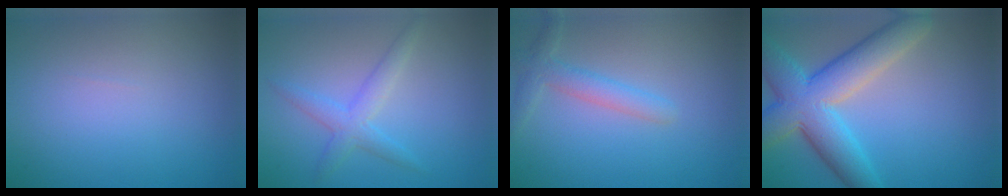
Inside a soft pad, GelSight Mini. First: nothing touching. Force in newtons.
{"total": 2.5, "press": 2.5, "slide": 0.1}
{"total": 2.6, "press": 2.5, "slide": 0.2}
{"total": 8.7, "press": 8.7, "slide": 0.4}